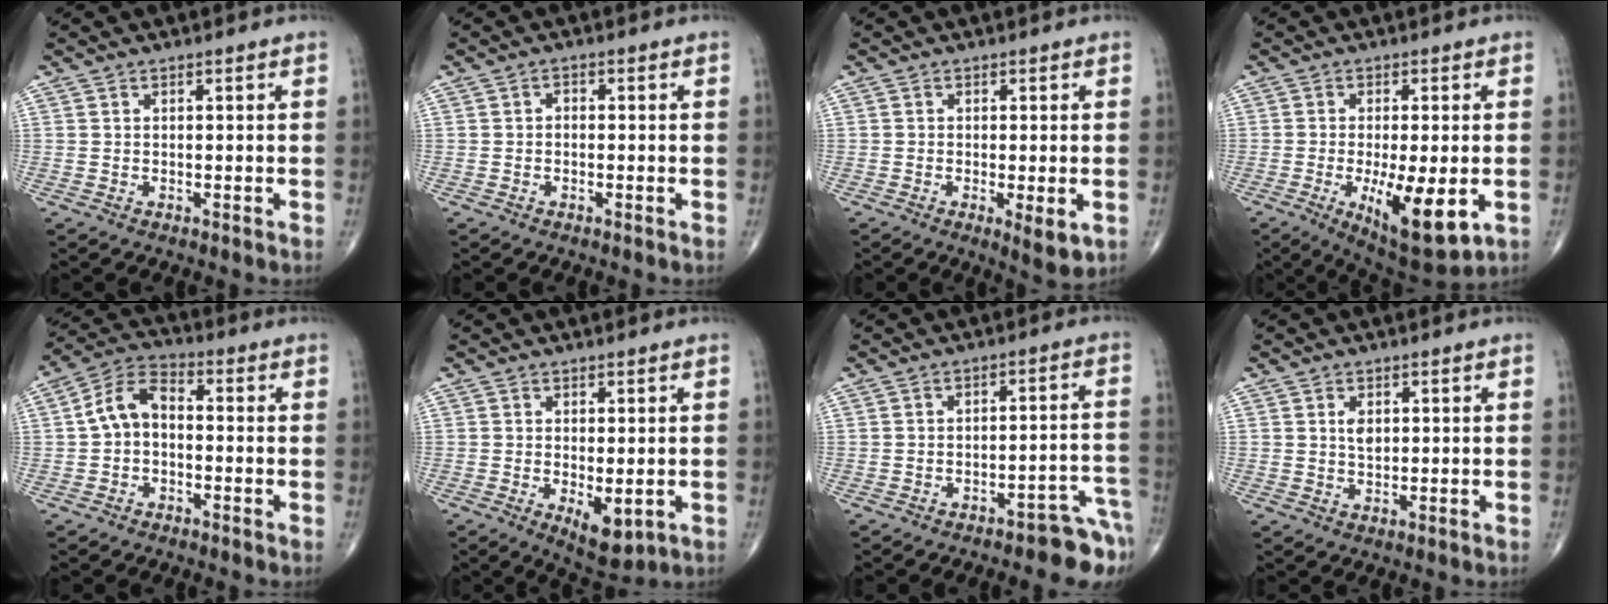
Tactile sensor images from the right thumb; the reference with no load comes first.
{"total": 1.1, "force": [-0.2, 0.8, 0.7], "torque": [-0.005, 0.003, -0.008]}
{"total": 4.9, "force": [-1.3, 1.4, 4.5], "torque": [-0.071, -0.014, -0.021]}
{"total": 13.4, "force": [-3.6, 4.4, 12.2], "torque": [-0.193, -0.020, -0.043]}
{"total": 7.8, "force": [-0.4, 5.1, 5.9], "torque": [-0.102, 0.030, -0.024]}
{"total": 6.3, "force": [-1.5, 2.9, 5.4], "torque": [-0.078, -0.016, -0.013]}
{"total": 9.6, "force": [-7.5, 2.9, 5.2], "torque": [-0.035, 0.079, -0.097]}
{"total": 2.6, "force": [0.7, 1.6, 1.9], "torque": [-0.027, -0.004, 0.013]}